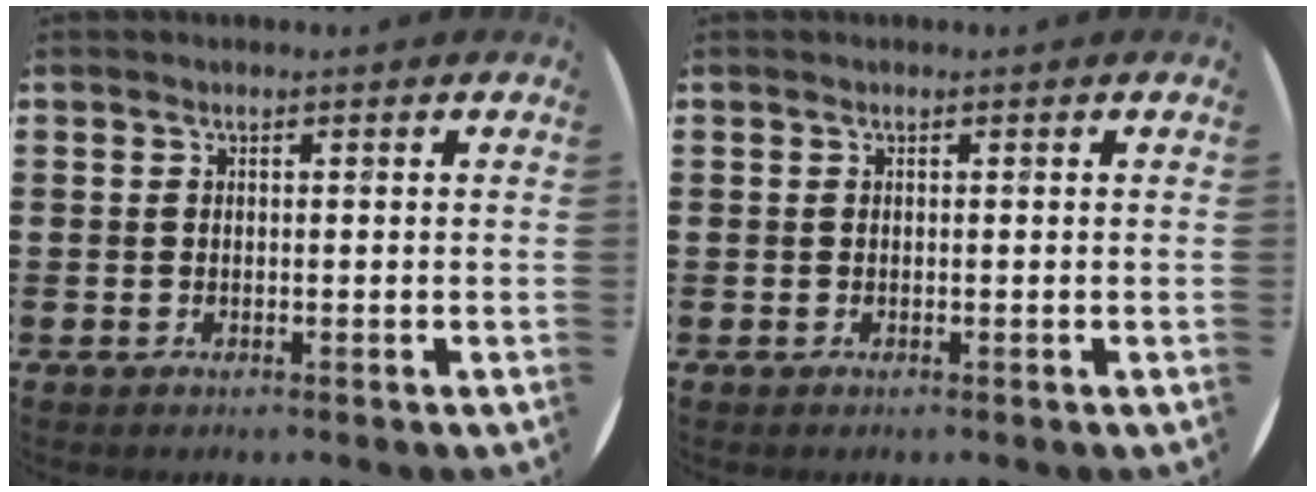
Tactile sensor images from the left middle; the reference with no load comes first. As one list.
[{"total": 0.0}]